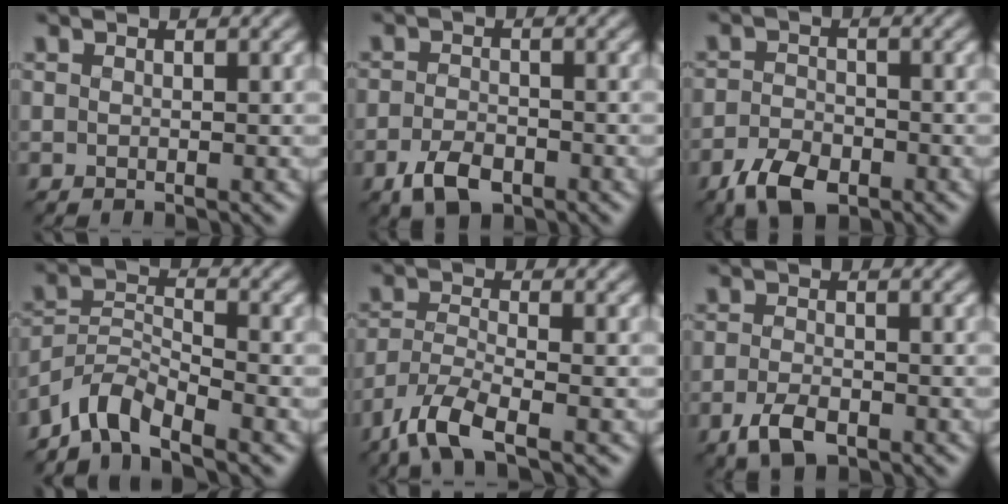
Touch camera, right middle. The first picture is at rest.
{"total": 3.1, "force": [-1.7, 1.7, 1.9], "torque": [-0.035, 0.002, -0.035]}
{"total": 4.0, "force": [-2.6, 2.2, 2.2], "torque": [-0.040, -0.001, -0.053]}
{"total": 4.4, "force": [-3.8, 1.4, 1.9], "torque": [-0.030, 0.005, -0.084]}
{"total": 5.3, "force": [-3.7, 1.5, 3.4], "torque": [-0.077, -0.007, -0.082]}
{"total": 2.7, "force": [-1.5, 1.4, 1.8], "torque": [-0.041, 0.000, -0.032]}